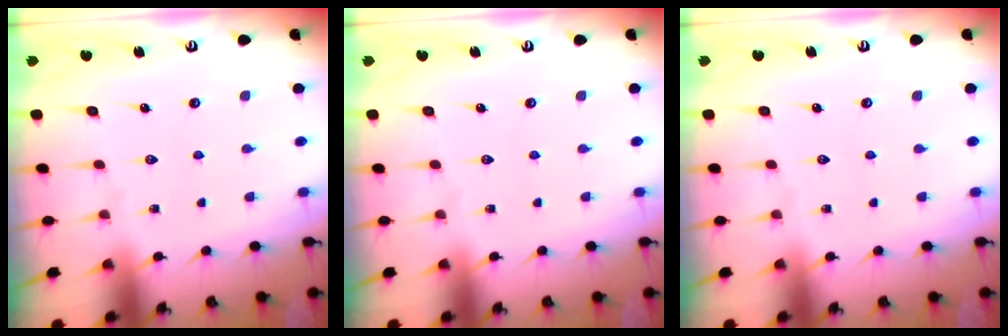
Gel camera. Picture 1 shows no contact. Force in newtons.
{"total": 0.0}
{"total": 0.0}